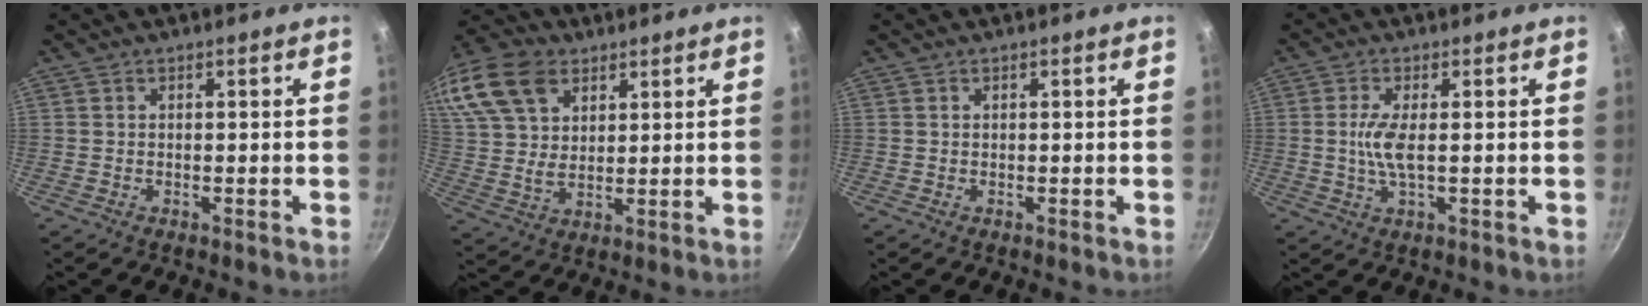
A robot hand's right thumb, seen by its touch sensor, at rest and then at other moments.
{"total": 21.2, "force": [10.9, 13.7, 11.9], "torque": [-0.274, 0.024, 0.207]}
{"total": 0.0}
{"total": 5.0, "force": [0.1, 1.3, 4.8], "torque": [-0.113, -0.001, 0.001]}